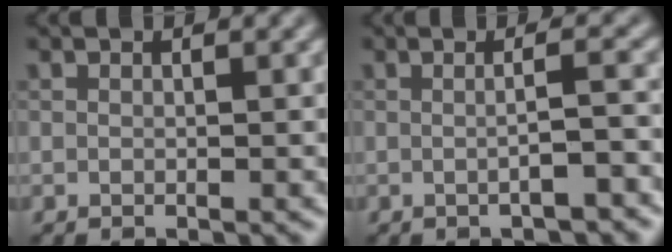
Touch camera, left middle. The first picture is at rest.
{"total": 3.5, "force": [-0.5, 1.0, 3.3], "torque": [-0.031, 0.007, -0.010]}